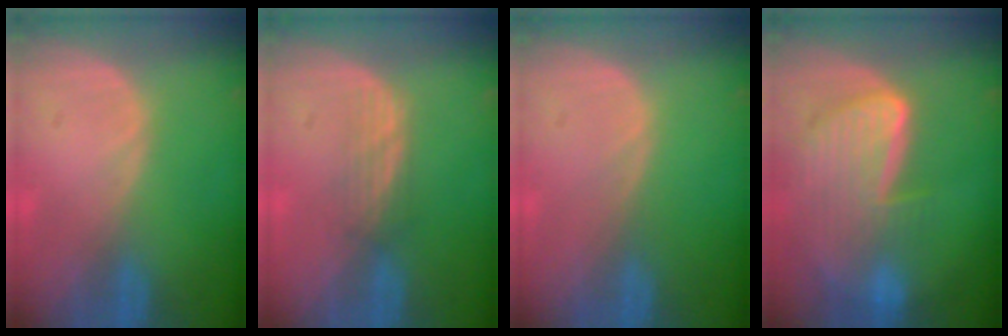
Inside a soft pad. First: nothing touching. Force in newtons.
{"total": 2.4, "press": 2.3, "slide": 0.6}
{"total": 0.0}
{"total": 9.4, "press": 8.1, "slide": 4.8}